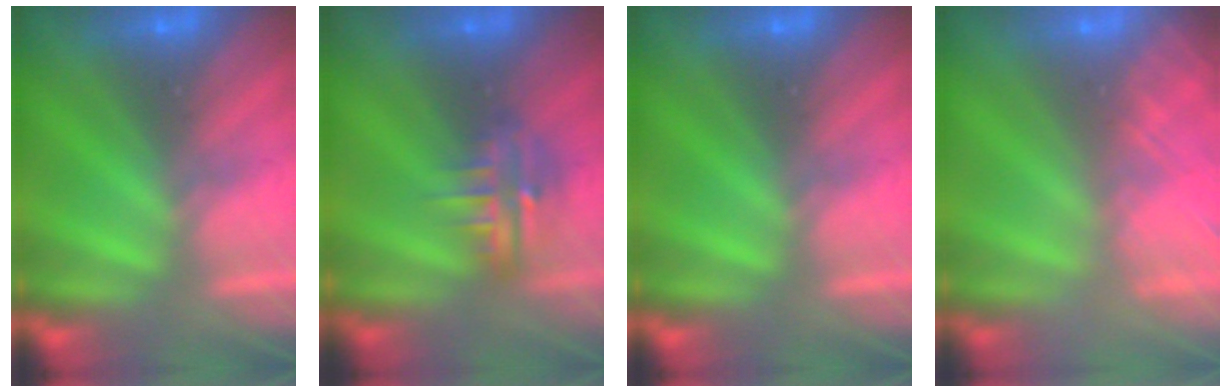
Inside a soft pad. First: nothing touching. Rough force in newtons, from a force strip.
{"total": 4.8}
{"total": 0.0}
{"total": 6.1}